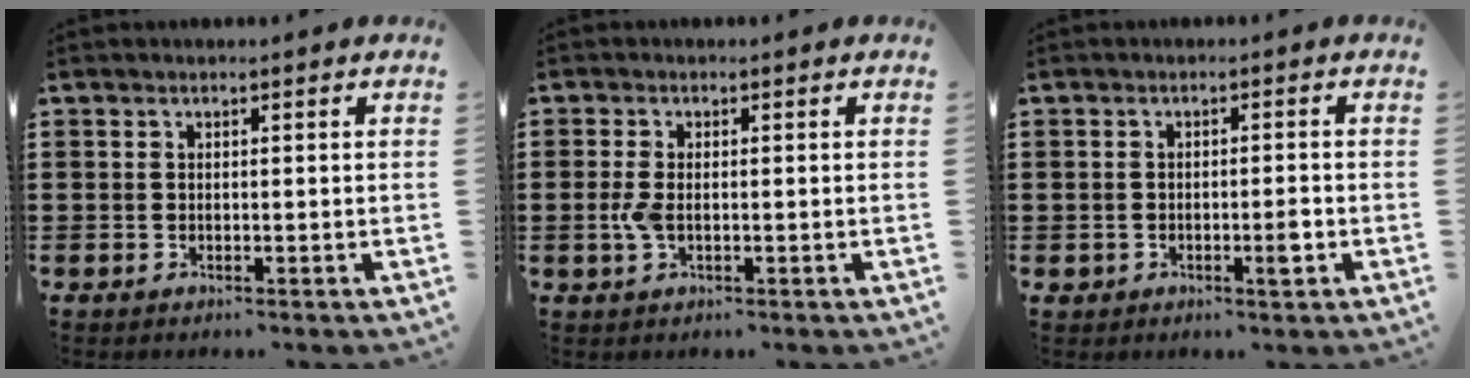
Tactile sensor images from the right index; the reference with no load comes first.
{"total": 2.9, "force": [-0.4, 1.4, 2.5], "torque": [-0.070, -0.006, -0.015]}
{"total": 2.7, "force": [-1.0, 1.1, 2.3], "torque": [-0.040, 0.004, -0.020]}